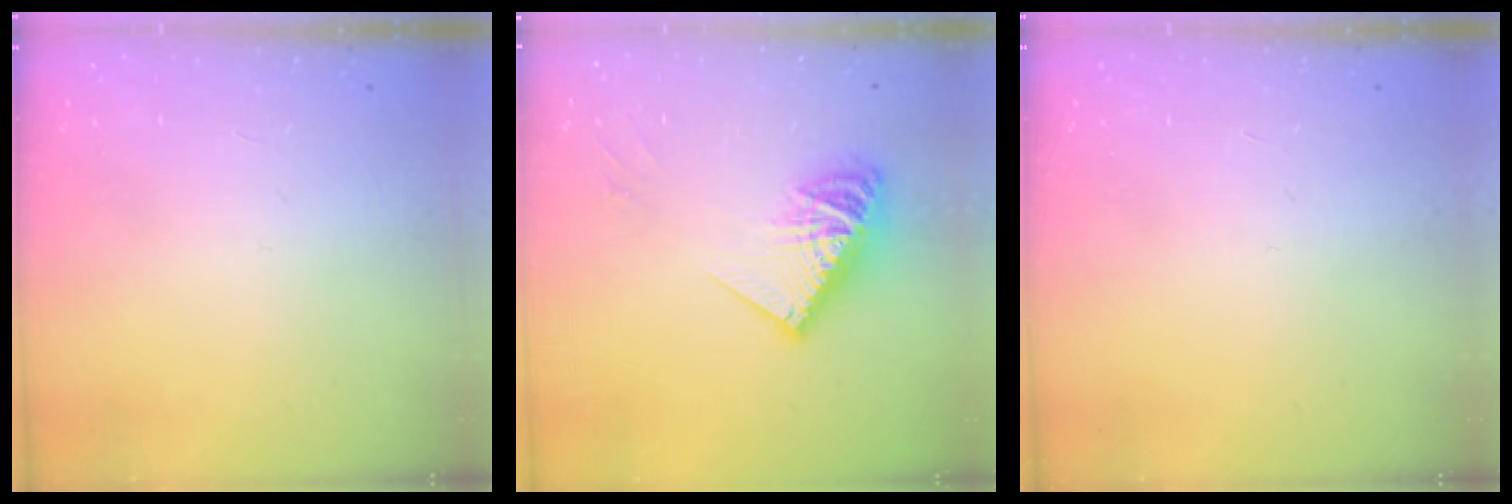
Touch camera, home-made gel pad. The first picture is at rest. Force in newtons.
{"total": 13.1, "press": 13.0, "slide": 0.9}
{"total": 0.0}